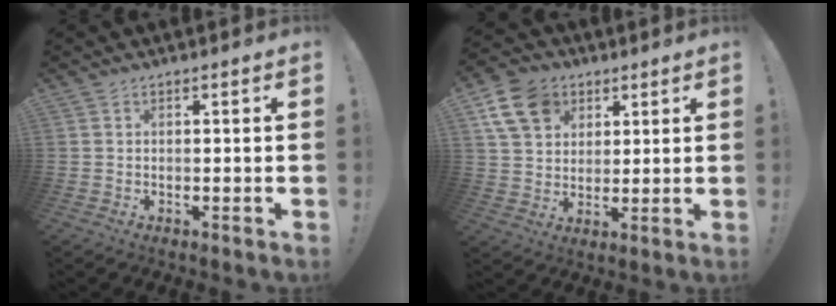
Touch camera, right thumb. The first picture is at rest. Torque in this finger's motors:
{"motor_torque": [0.50, 0.72, 0.62, 0.32, 0.01]}